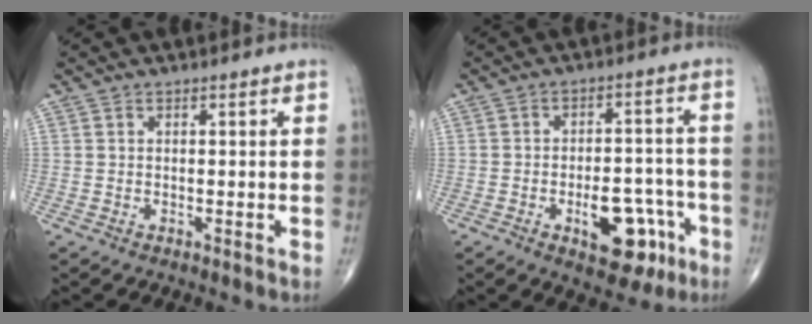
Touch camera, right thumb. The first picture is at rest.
{"total": 11.8, "force": [-5.2, 6.2, 8.7], "torque": [-0.092, 0.039, -0.064]}